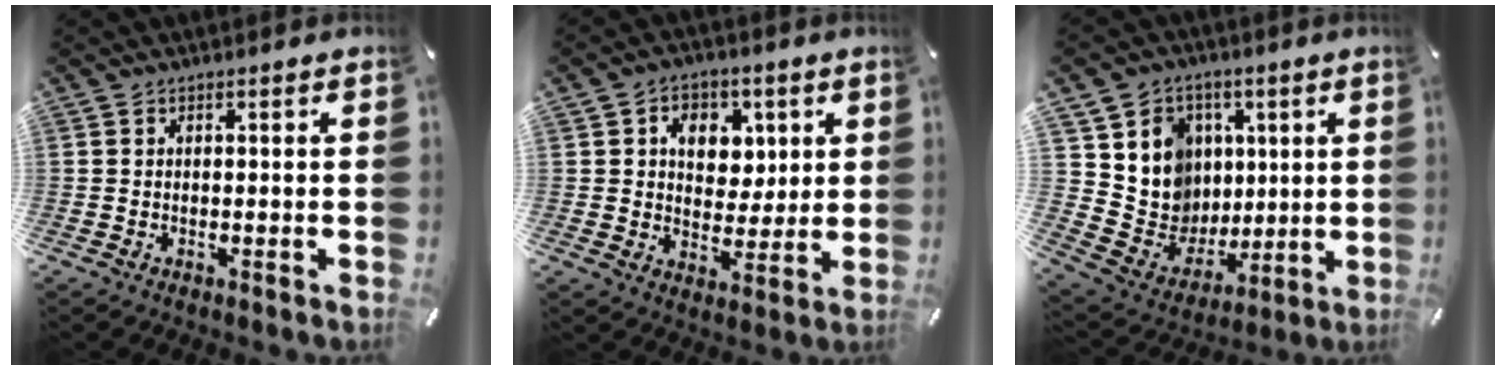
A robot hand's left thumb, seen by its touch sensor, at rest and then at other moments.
{"total": 8.2, "force": [2.7, 6.7, 3.8], "torque": [-0.050, -0.007, 0.043]}
{"total": 13.1, "force": [2.4, 12.6, 2.7], "torque": [-0.035, -0.025, 0.064]}